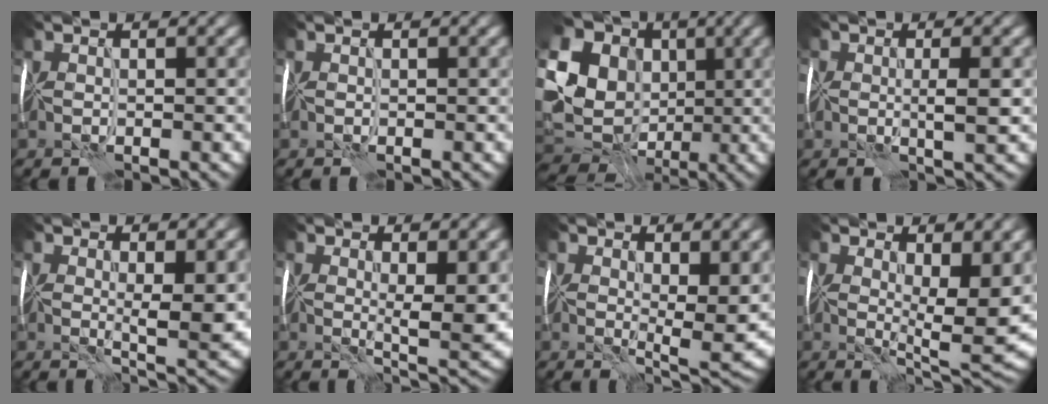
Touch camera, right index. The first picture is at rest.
{"total": 0.0}
{"total": 18.0, "force": [2.9, 15.7, 8.4], "torque": [-0.220, 0.021, 0.034]}
{"total": 1.7, "force": [-0.1, 0.7, 1.6], "torque": [-0.026, 0.000, -0.004]}
{"total": 3.7, "force": [0.5, 0.9, 3.6], "torque": [-0.055, -0.007, 0.012]}
{"total": 4.4, "force": [0.8, 1.2, 4.2], "torque": [-0.066, -0.010, 0.018]}
{"total": 5.8, "force": [1.4, 2.4, 5.2], "torque": [-0.080, -0.011, 0.024]}
{"total": 8.0, "force": [1.8, 3.1, 7.2], "torque": [-0.109, -0.014, 0.034]}